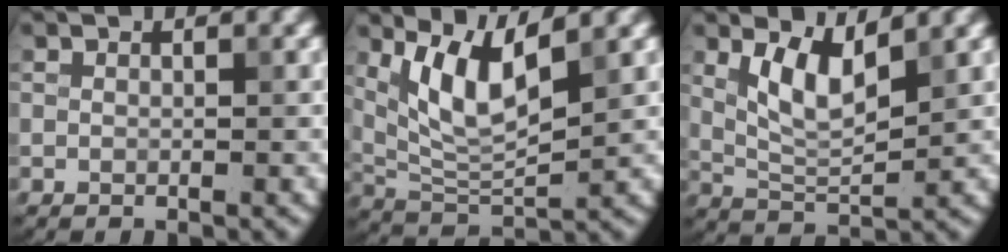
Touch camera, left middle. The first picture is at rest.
{"total": 6.2, "force": [2.6, 2.0, 5.2], "torque": [-0.111, -0.013, 0.055]}
{"total": 4.3, "force": [1.9, 1.5, 3.6], "torque": [-0.081, -0.007, 0.040]}